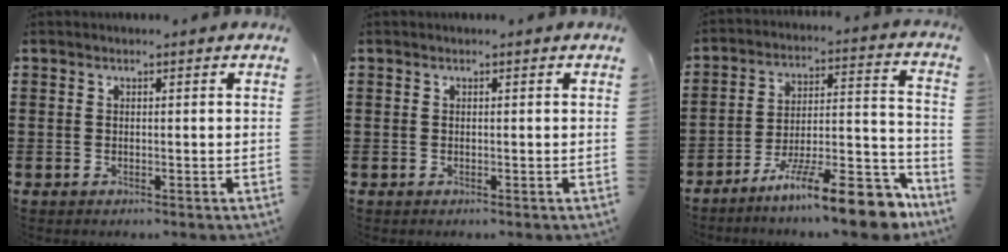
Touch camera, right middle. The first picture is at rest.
{"total": 0.0}
{"total": 14.8, "force": [-11.0, 1.8, 9.8], "torque": [-0.141, 0.040, -0.187]}